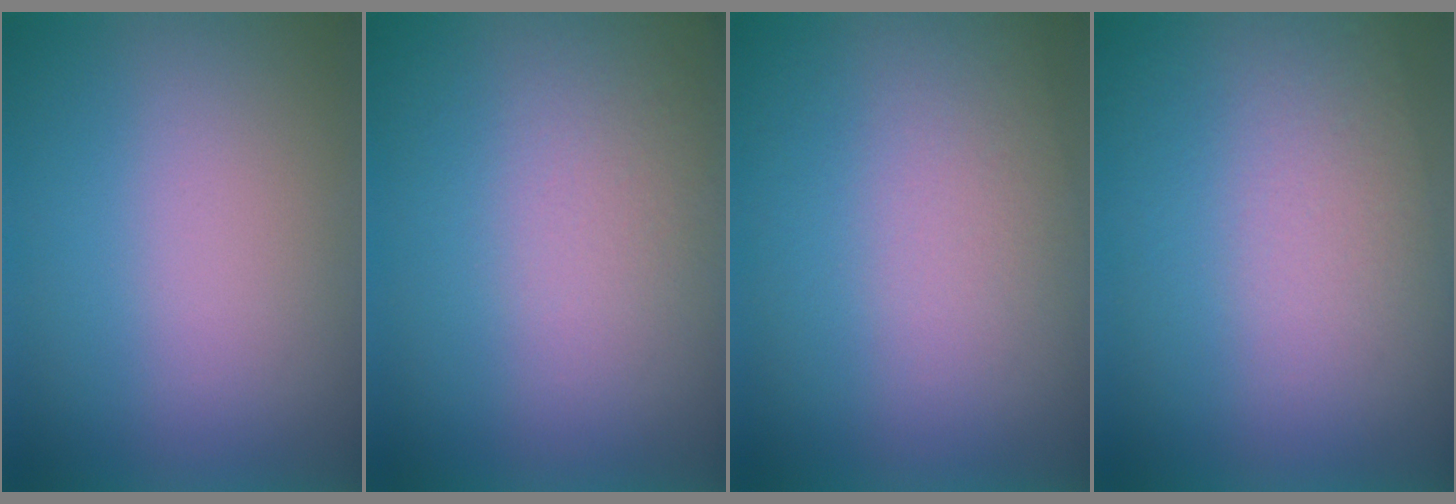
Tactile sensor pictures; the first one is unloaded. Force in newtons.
{"total": 2.7}
{"total": 2.6}
{"total": 2.9}